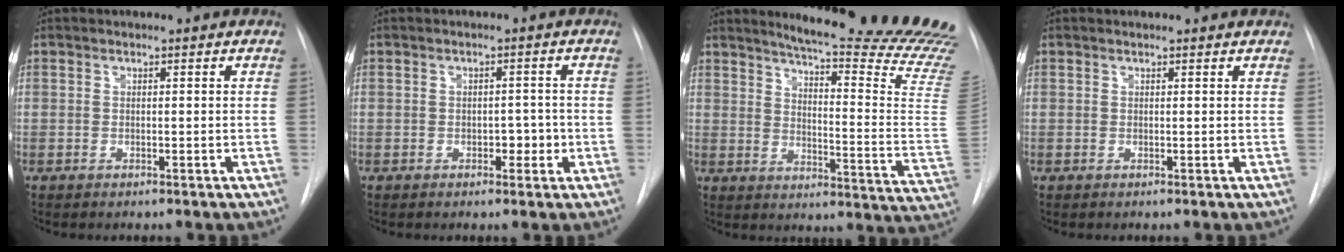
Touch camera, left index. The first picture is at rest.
{"total": 2.2, "force": [-0.6, 1.4, 1.6], "torque": [-0.015, 0.004, -0.006]}
{"total": 25.8, "force": [23.3, -1.2, 10.9], "torque": [-0.156, -0.155, 0.278]}
{"total": 2.5, "force": [2.4, 0.5, 0.5], "torque": [-0.013, 0.016, 0.024]}